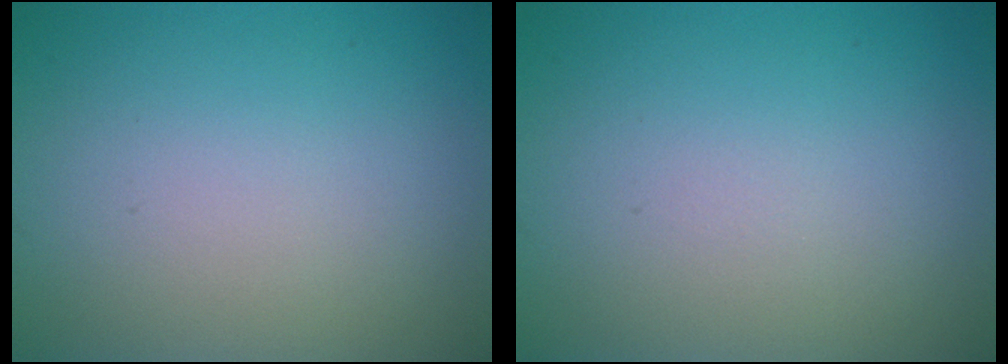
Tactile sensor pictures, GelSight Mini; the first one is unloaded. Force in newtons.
{"total": 0.0}